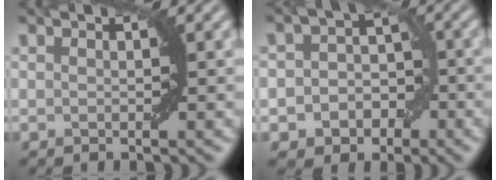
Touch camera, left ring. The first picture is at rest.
{"total": 4.6, "force": [-1.7, 3.7, 2.1], "torque": [0.000, 0.003, -0.039]}